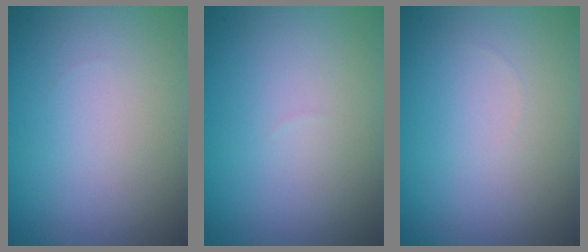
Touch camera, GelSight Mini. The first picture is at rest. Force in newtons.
{"total": 0.0}
{"total": 0.0}